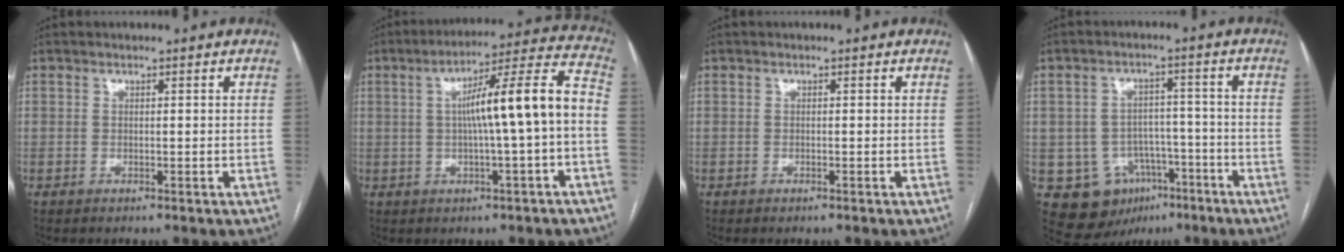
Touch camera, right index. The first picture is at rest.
{"total": 12.9, "force": [-0.6, 0.1, 12.9], "torque": [-0.193, 0.031, -0.011]}
{"total": 0.0}
{"total": 10.3, "force": [-4.6, 8.5, 3.5], "torque": [-0.055, 0.025, -0.057]}